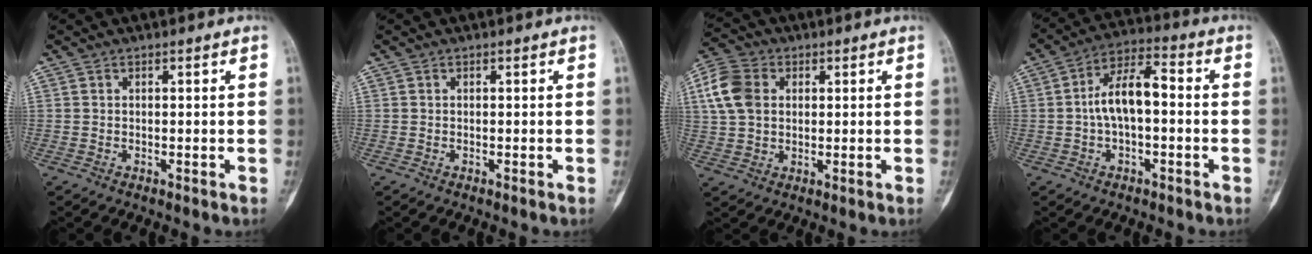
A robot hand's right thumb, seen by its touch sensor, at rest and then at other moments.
{"total": 0.0}
{"total": 6.5, "force": [1.3, 5.0, 3.9], "torque": [-0.073, 0.009, 0.021]}
{"total": 9.7, "force": [-0.5, 4.9, 8.4], "torque": [-0.150, 0.040, -0.018]}